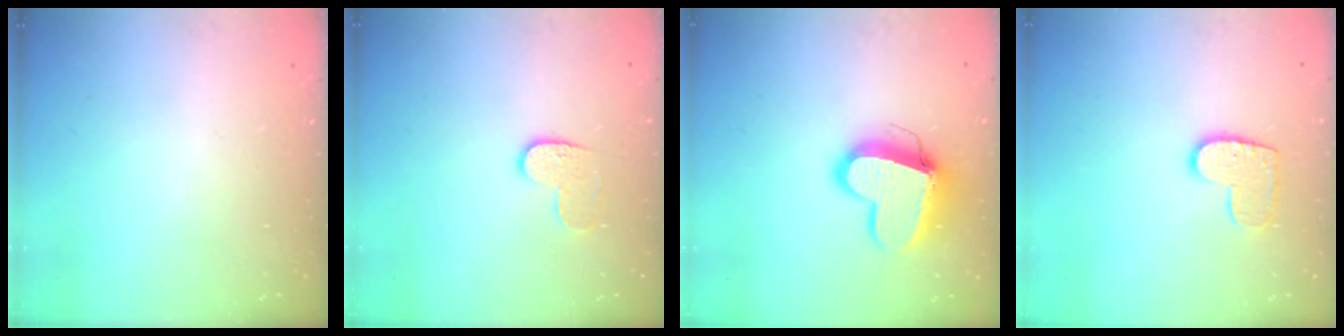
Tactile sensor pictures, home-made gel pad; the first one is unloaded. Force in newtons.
{"total": 6.8, "press": 6.8, "slide": 0.1}
{"total": 13.3, "press": 13.2, "slide": 1.3}
{"total": 9.7, "press": 9.7, "slide": 0.3}